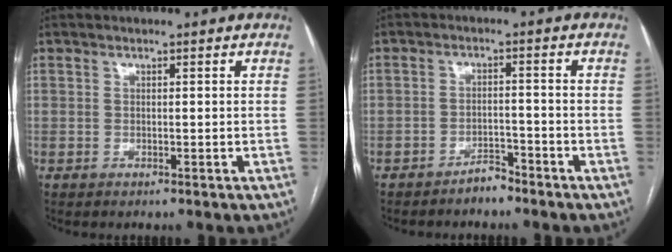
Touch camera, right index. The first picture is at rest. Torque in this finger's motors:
{"motor_torque": [0.00, -0.03, 0.02, -0.01]}